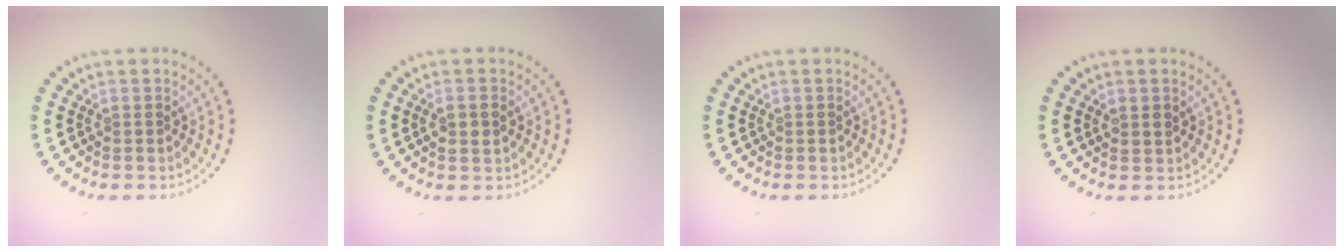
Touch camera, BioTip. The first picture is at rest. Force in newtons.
{"total": 1.7, "press": 1.7, "slide": 0.2}
{"total": 0.0}
{"total": 1.1, "press": 1.0, "slide": 0.5}